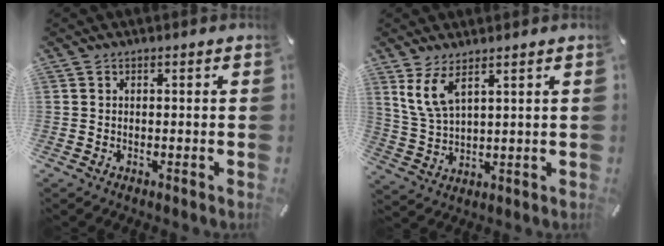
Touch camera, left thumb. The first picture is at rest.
{"total": 7.6, "force": [5.0, 2.9, 5.0], "torque": [-0.124, -0.019, 0.090]}